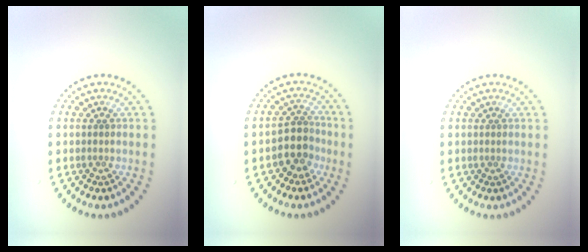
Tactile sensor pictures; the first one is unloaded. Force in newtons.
{"total": 2.8, "press": 2.5, "slide": 1.4}
{"total": 0.0}